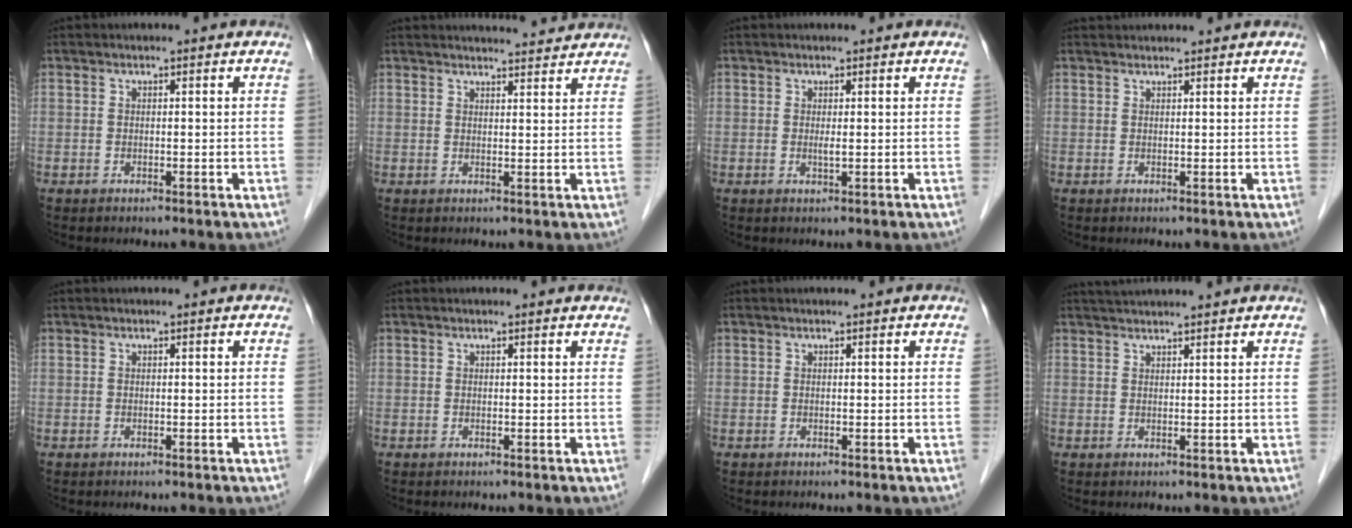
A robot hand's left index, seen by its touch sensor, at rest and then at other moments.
{"total": 6.4, "force": [6.3, 0.5, 1.2], "torque": [-0.018, 0.012, 0.069]}
{"total": 0.9, "force": [0.2, 0.1, 0.8], "torque": [-0.022, -0.001, 0.004]}
{"total": 3.1, "force": [3.1, 0.1, 0.4], "torque": [-0.008, 0.030, 0.047]}
{"total": 0.0}
{"total": 2.4, "force": [2.3, 0.3, 0.6], "torque": [-0.013, 0.008, 0.017]}
{"total": 0.8, "force": [0.8, 0.0, 0.3], "torque": [-0.008, 0.008, 0.012]}
{"total": 6.0, "force": [5.6, -0.8, 2.2], "torque": [-0.032, 0.033, 0.080]}